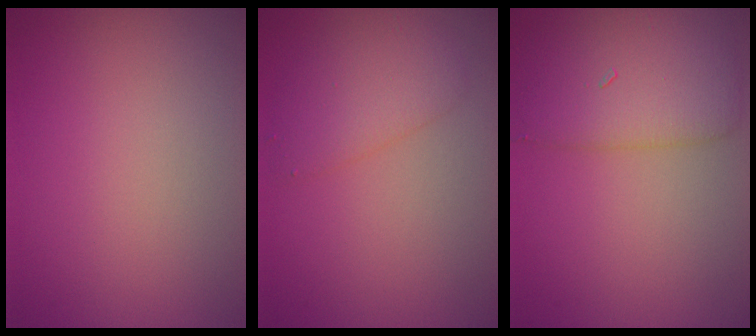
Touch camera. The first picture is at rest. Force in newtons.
{"total": 2.8, "press": 2.8, "slide": 0.1}
{"total": 4.9, "press": 4.9, "slide": 0.2}